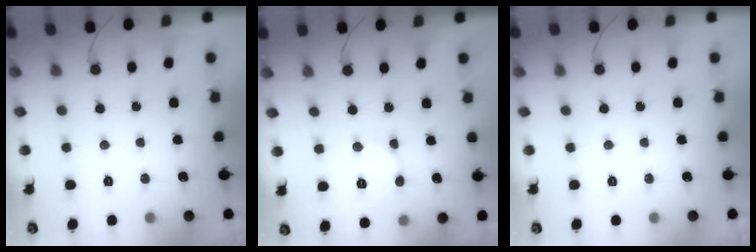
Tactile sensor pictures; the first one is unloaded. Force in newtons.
{"total": 3.7, "press": 3.7, "slide": 0.3}
{"total": 0.0}